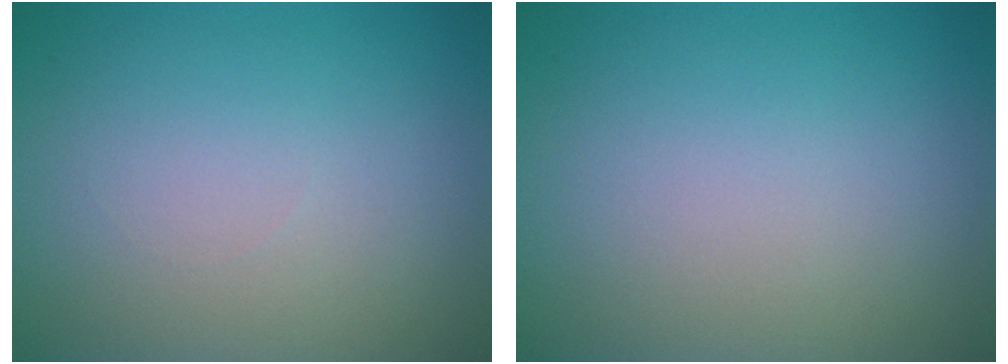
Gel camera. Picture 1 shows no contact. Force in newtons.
{"total": 0.0}